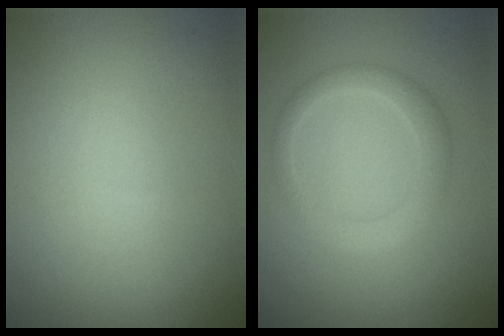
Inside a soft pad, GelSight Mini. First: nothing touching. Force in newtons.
{"total": 2.4, "press": 2.4, "slide": 0.1}